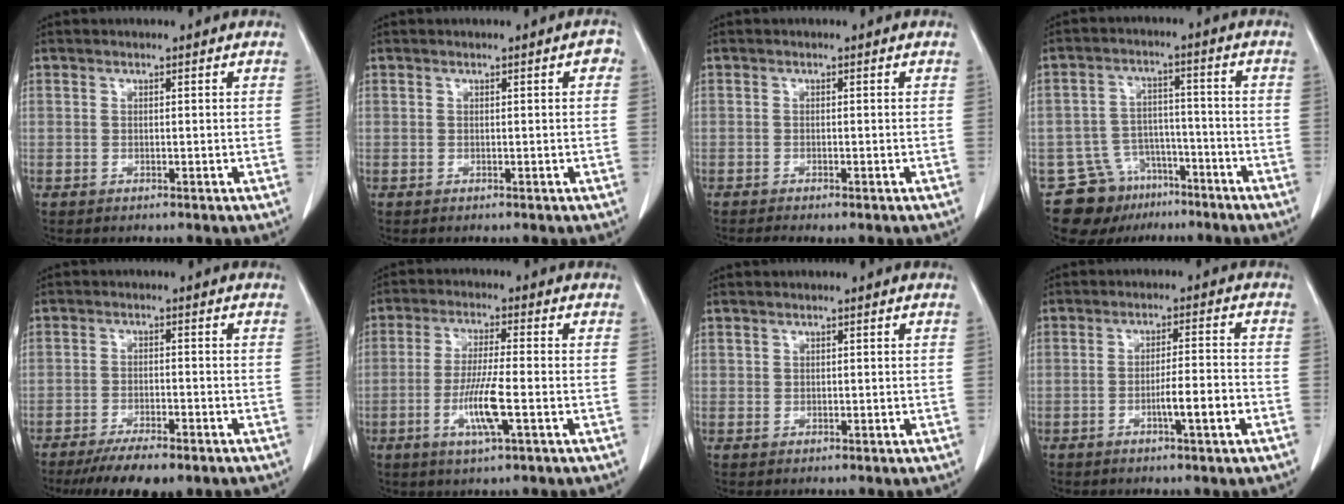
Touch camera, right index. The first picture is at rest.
{"total": 1.1, "force": [0.2, 0.3, 1.0], "torque": [-0.010, 0.005, 0.002]}
{"total": 2.5, "force": [-2.1, 0.3, 1.4], "torque": [-0.015, -0.006, -0.026]}
{"total": 9.2, "force": [-6.7, 6.2, 1.5], "torque": [-0.025, 0.031, -0.100]}
{"total": 8.9, "force": [-6.8, 1.9, 5.5], "torque": [-0.081, -0.014, -0.101]}
{"total": 7.5, "force": [-2.3, 0.2, 7.1], "torque": [-0.139, -0.009, -0.043]}
{"total": 0.5, "force": [0.3, 0.4, 0.0], "torque": [0.007, 0.003, 0.005]}
{"total": 5.1, "force": [-2.1, 0.1, 4.7], "torque": [-0.071, 0.000, -0.032]}